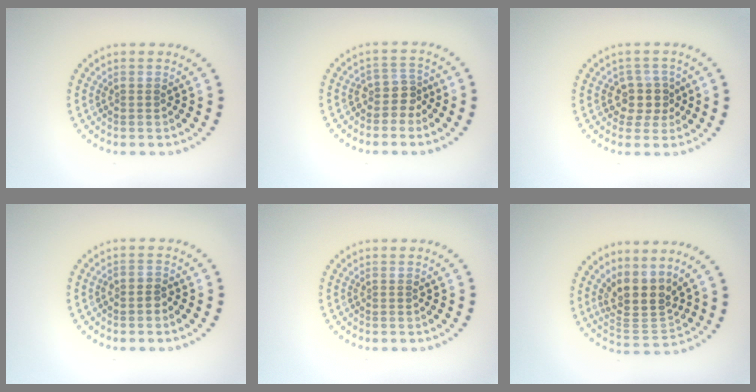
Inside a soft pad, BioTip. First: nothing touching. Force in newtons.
{"total": 2.2, "press": 1.6, "slide": 1.5}
{"total": 2.6, "press": 2.1, "slide": 1.5}
{"total": 1.0, "press": 0.7, "slide": 0.6}
{"total": 0.0}
{"total": 4.3, "press": 3.6, "slide": 2.4}